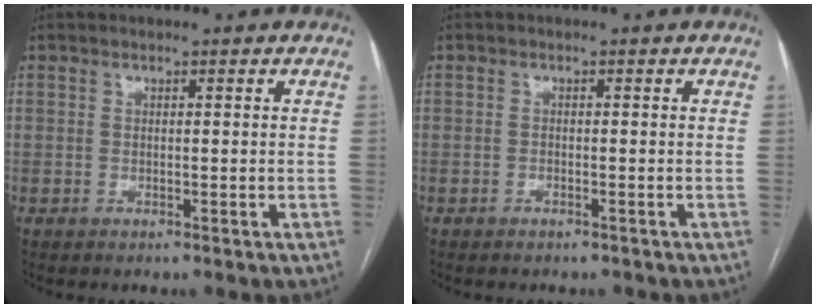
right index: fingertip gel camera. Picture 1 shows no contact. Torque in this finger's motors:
{"motor_torque": [0.18, -0.09, -0.11, -0.01]}